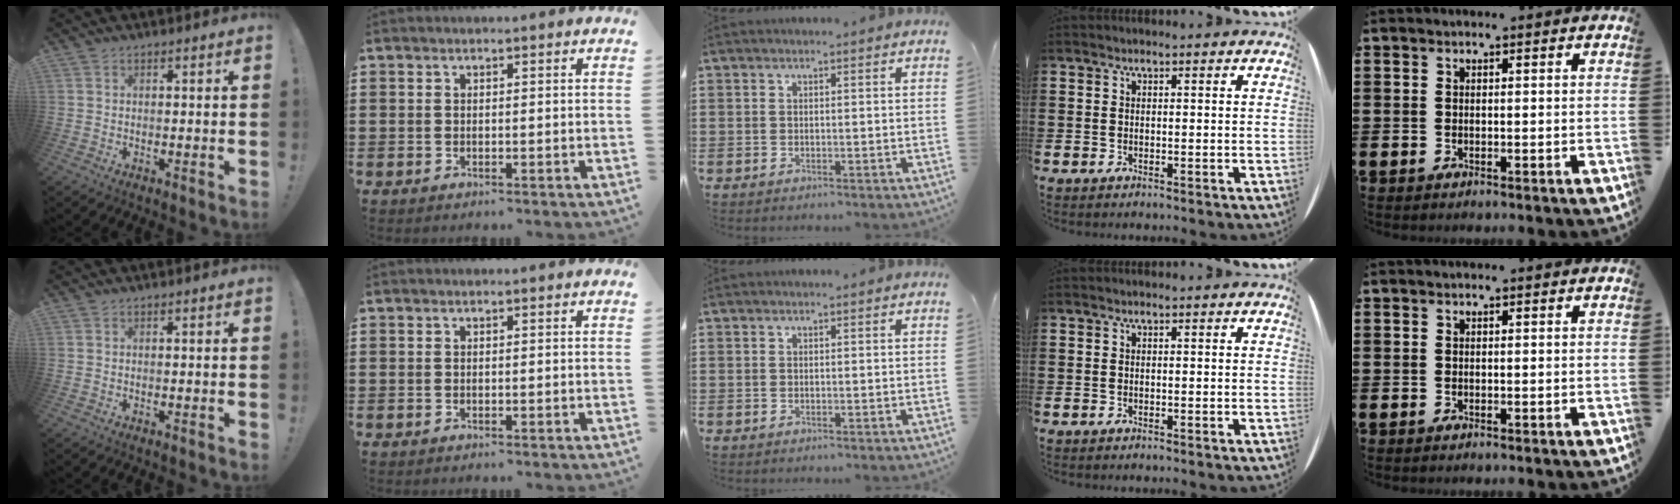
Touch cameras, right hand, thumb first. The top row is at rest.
{}